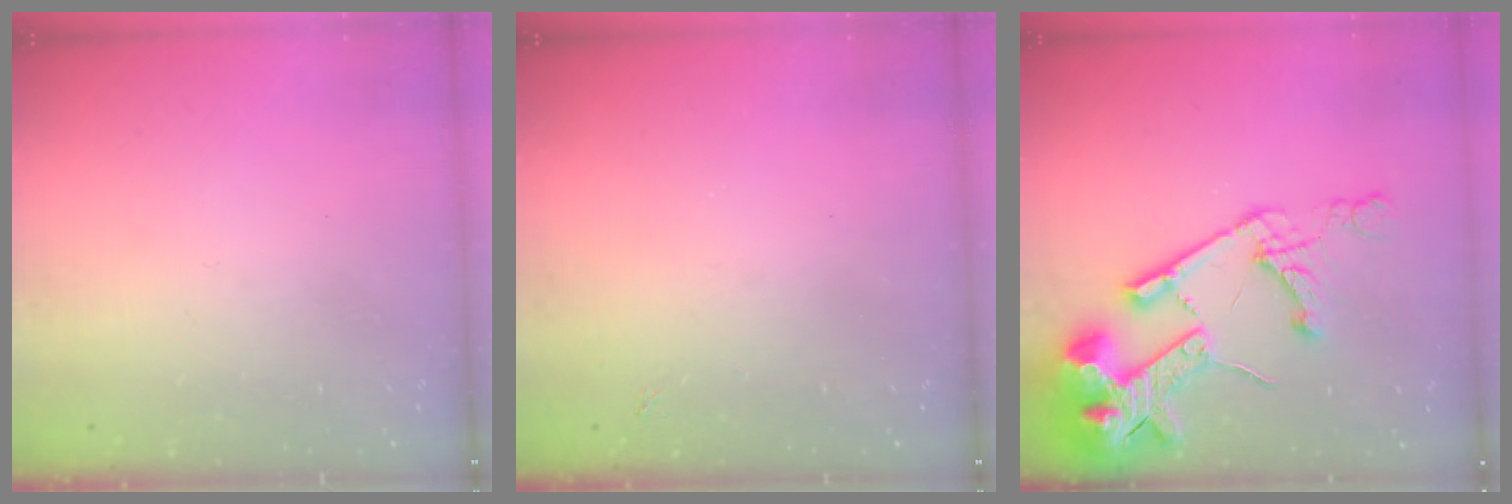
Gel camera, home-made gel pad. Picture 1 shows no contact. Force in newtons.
{"total": 1.7, "press": 1.6, "slide": 0.3}
{"total": 21.1, "press": 21.0, "slide": 2.4}